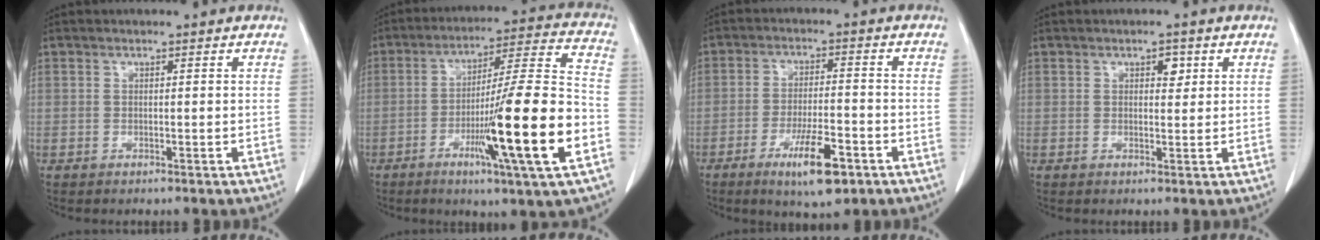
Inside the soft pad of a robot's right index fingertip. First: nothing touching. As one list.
[{"total": 18.9, "force": [-6.4, -0.5, 17.8], "torque": [-0.279, -0.010, -0.103]}, {"total": 8.8, "force": [-4.8, 1.8, 7.1], "torque": [-0.126, -0.013, -0.074]}, {"total": 1.9, "force": [0.8, 1.0, 1.4], "torque": [-0.018, -0.001, 0.013]}]